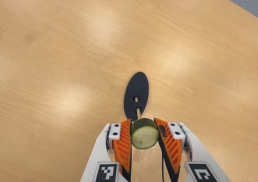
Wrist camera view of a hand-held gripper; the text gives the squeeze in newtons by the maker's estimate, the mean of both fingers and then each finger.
{"total": 11.0, "left": 10.4, "right": 11.5}